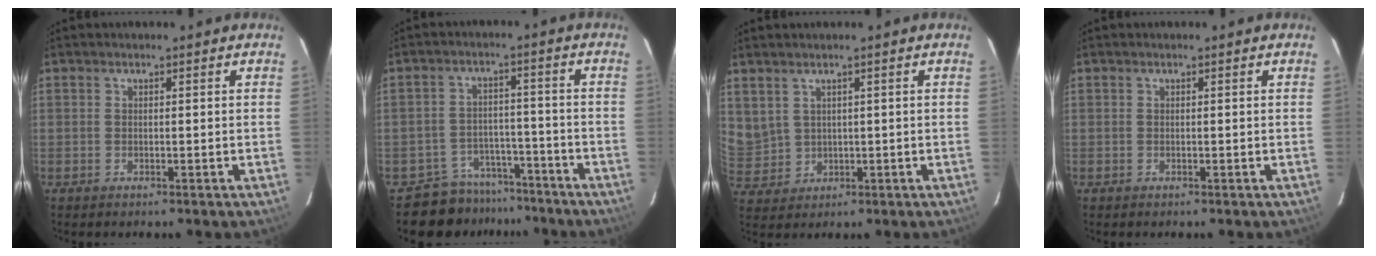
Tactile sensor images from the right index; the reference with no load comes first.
{"total": 8.4, "force": [-7.0, 4.6, 0.1], "torque": [-0.011, 0.030, -0.097]}
{"total": 6.0, "force": [3.1, 4.6, 2.2], "torque": [-0.051, 0.007, 0.083]}
{"total": 0.0}